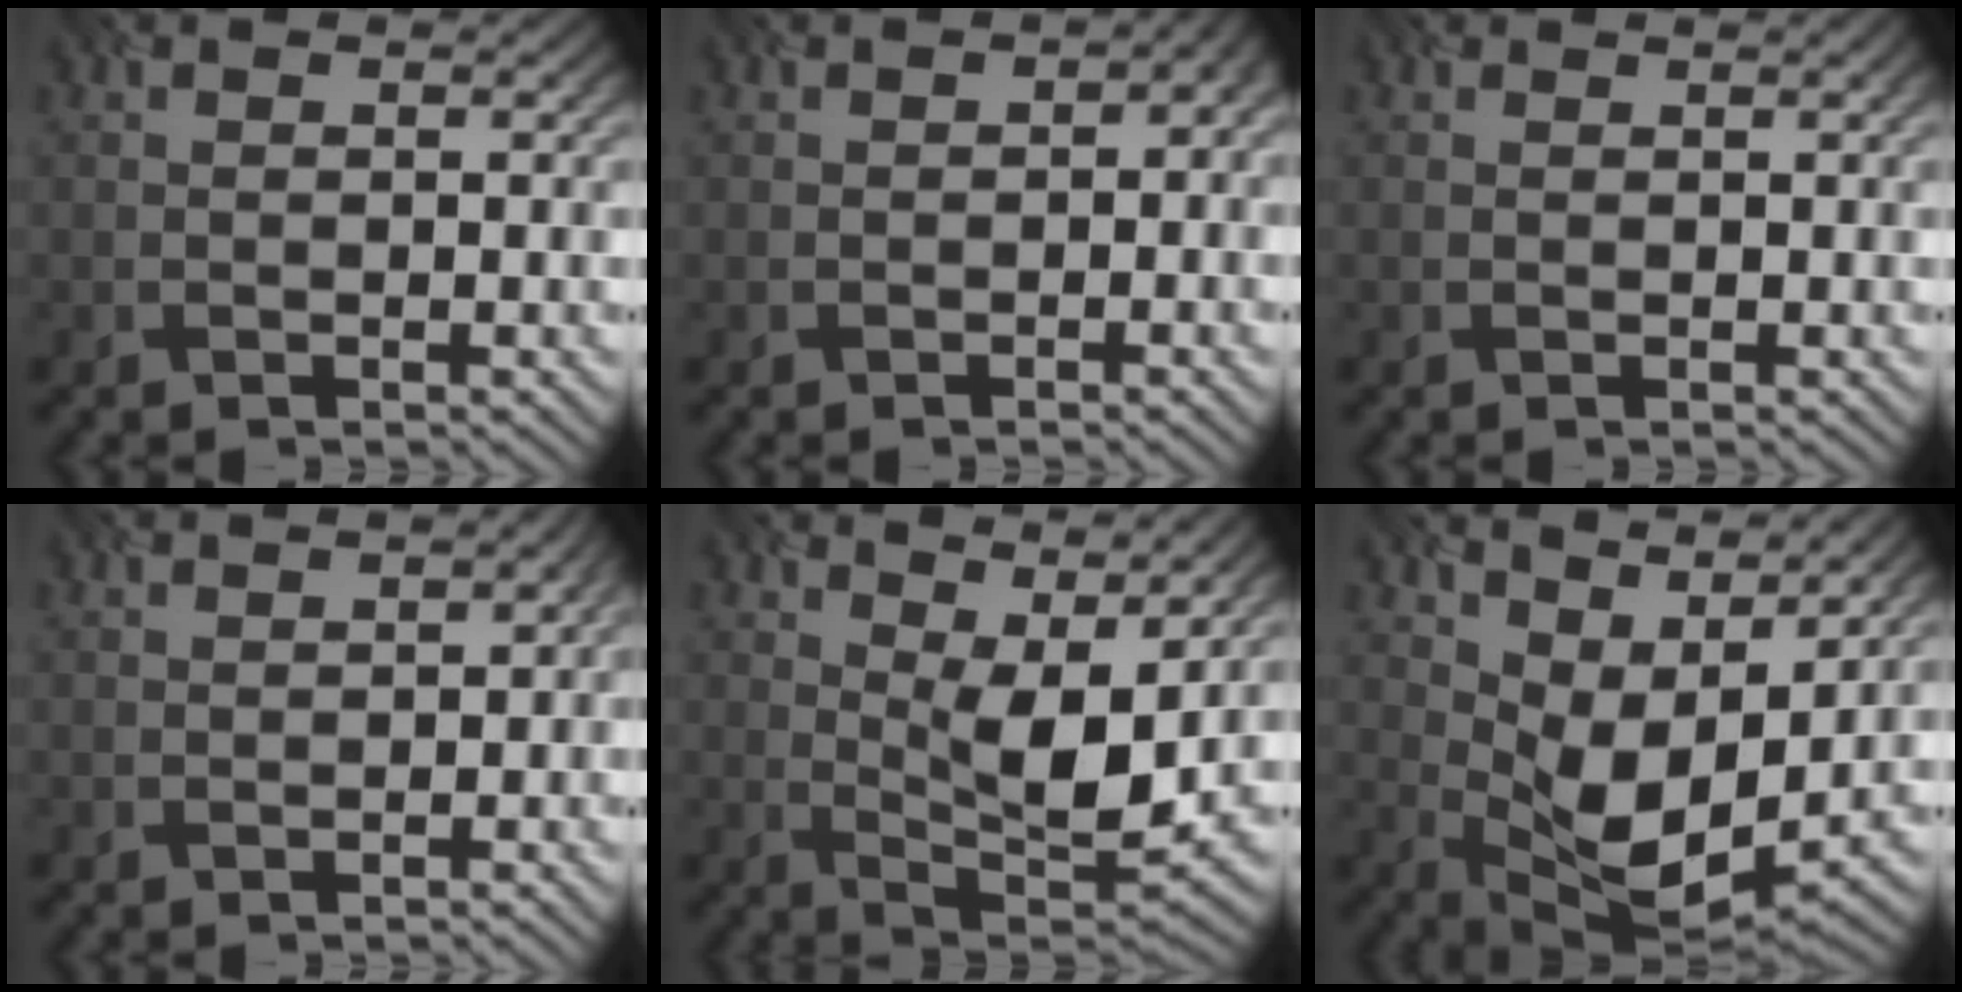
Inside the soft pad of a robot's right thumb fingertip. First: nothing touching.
{"total": 3.0, "force": [-0.6, 1.7, 2.4], "torque": [-0.021, 0.005, 0.004]}
{"total": 1.2, "force": [0.6, 0.5, 1.0], "torque": [-0.005, 0.004, 0.003]}
{"total": 1.8, "force": [-0.9, 1.1, 1.2], "torque": [-0.011, 0.000, 0.005]}
{"total": 8.6, "force": [3.4, 3.2, 7.2], "torque": [-0.139, -0.007, 0.069]}
{"total": 11.0, "force": [4.6, 5.4, 8.3], "torque": [-0.177, -0.006, 0.104]}